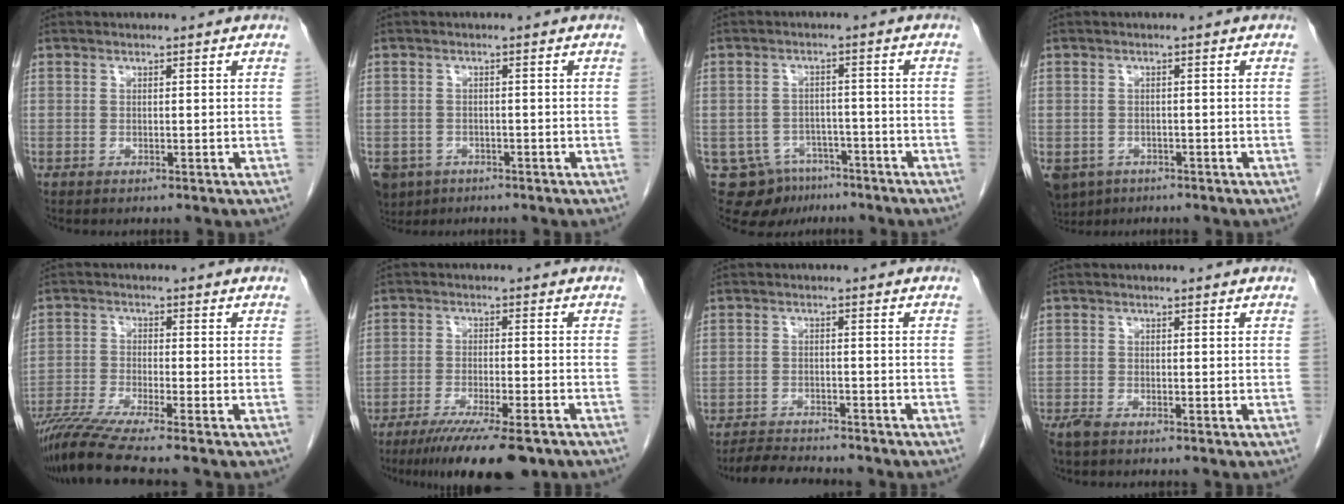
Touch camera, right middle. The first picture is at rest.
{"total": 6.1, "force": [-3.9, 4.5, 1.5], "torque": [-0.034, -0.001, -0.062]}
{"total": 8.7, "force": [-6.1, 6.0, 1.5], "torque": [-0.025, 0.012, -0.081]}
{"total": 6.8, "force": [-4.2, 4.9, 2.1], "torque": [-0.048, -0.003, -0.064]}
{"total": 8.7, "force": [-7.2, -1.3, 4.7], "torque": [-0.084, -0.028, -0.126]}
{"total": 13.7, "force": [-10.5, 1.8, 8.7], "torque": [-0.125, -0.030, -0.163]}
{"total": 6.6, "force": [-6.3, 0.9, 1.9], "torque": [-0.031, -0.014, -0.101]}
{"total": 2.0, "force": [-1.6, 0.5, 1.1], "torque": [-0.028, -0.006, -0.031]}